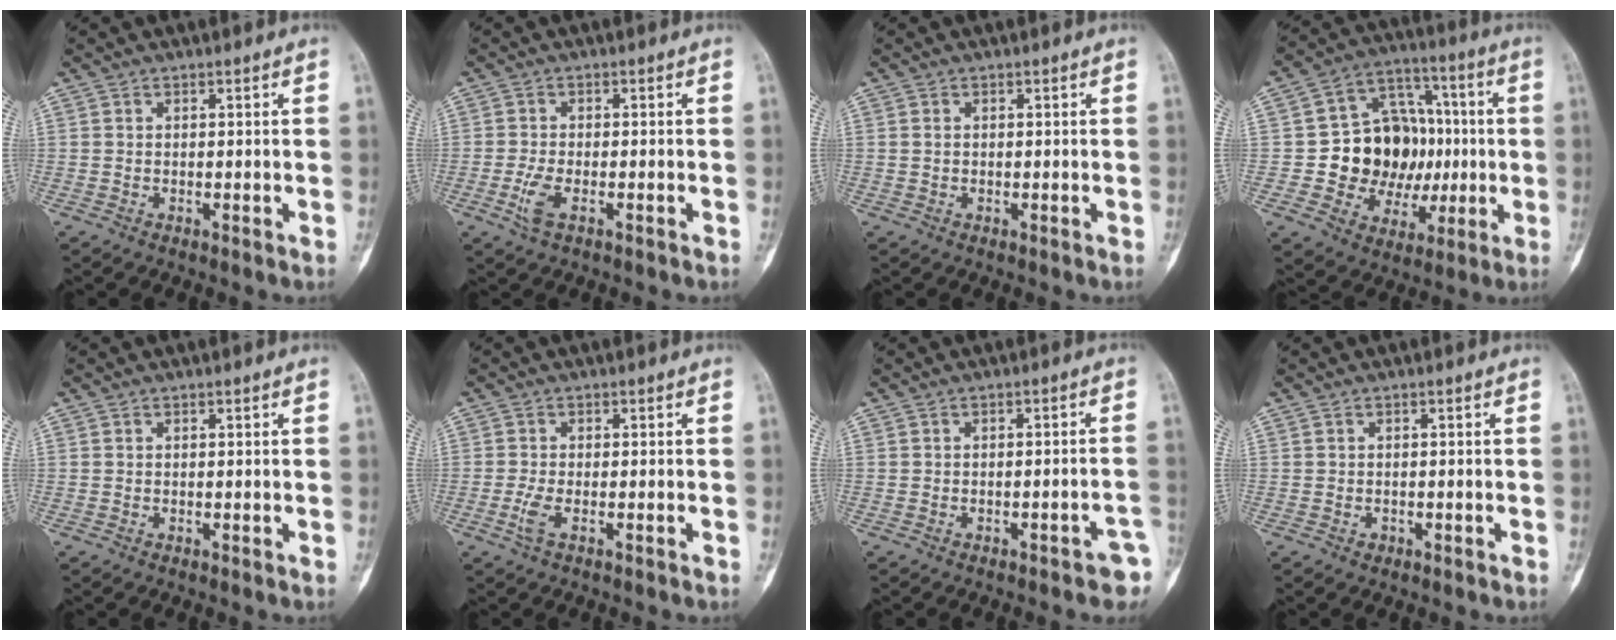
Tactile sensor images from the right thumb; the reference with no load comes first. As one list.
[{"total": 3.6, "force": [-1.5, 1.3, 3.0], "torque": [-0.073, 0.001, -0.029]}, {"total": 0.7, "force": [0.1, 0.5, 0.4], "torque": [-0.007, 0.002, 0.003]}, {"total": 17.4, "force": [-0.5, 14.0, 10.4], "torque": [-0.099, 0.032, 0.004]}, {"total": 0.0}, {"total": 2.4, "force": [-1.0, 0.6, 2.1], "torque": [-0.055, -0.004, -0.024]}, {"total": 5.4, "force": [-3.2, 1.7, 3.9], "torque": [-0.034, 0.025, -0.036]}, {"total": 0.6, "force": [-0.2, 0.5, 0.1], "torque": [0.003, 0.002, -0.003]}]